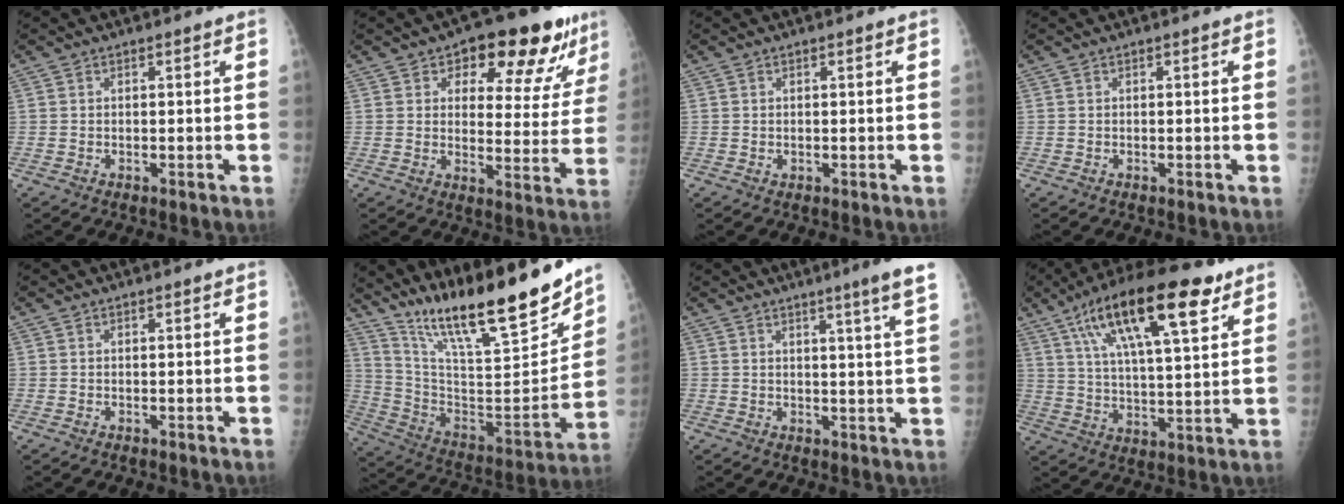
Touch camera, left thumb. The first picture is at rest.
{"total": 16.4, "force": [9.7, 7.8, 10.6], "torque": [-0.078, -0.030, 0.130]}
{"total": 0.5, "force": [0.2, 0.4, 0.3], "torque": [-0.002, -0.001, 0.003]}
{"total": 0.0}
{"total": 0.0}
{"total": 26.1, "force": [20.1, 4.8, 15.9], "torque": [-0.238, -0.095, 0.340]}
{"total": 6.6, "force": [4.2, -1.1, 4.9], "torque": [-0.067, -0.024, 0.051]}
{"total": 21.6, "force": [11.2, 6.9, 17.2], "torque": [-0.278, -0.013, 0.185]}